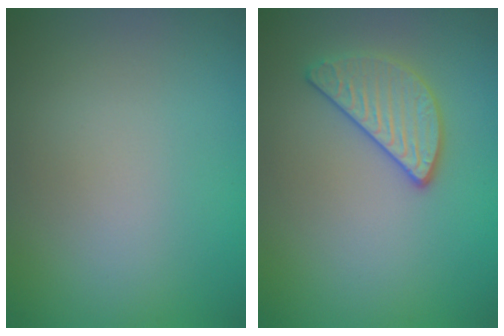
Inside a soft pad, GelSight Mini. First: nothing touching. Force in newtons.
{"total": 2.8, "press": 2.6, "slide": 0.9}